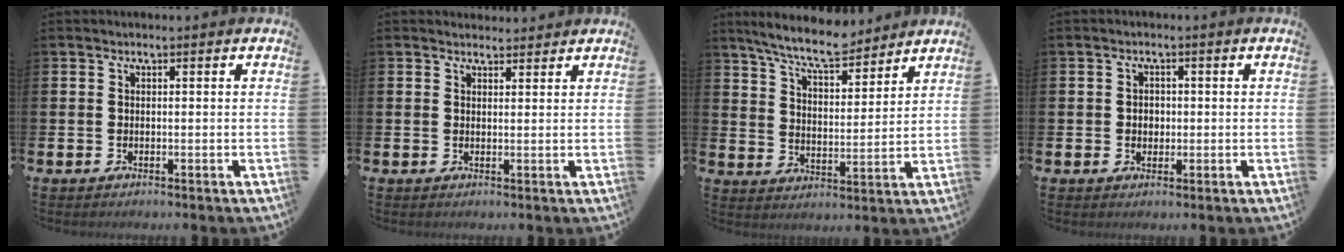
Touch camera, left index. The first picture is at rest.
{"total": 1.9, "force": [1.8, 0.5, -0.1], "torque": [0.009, -0.005, 0.031]}
{"total": 8.6, "force": [7.9, 1.3, 3.1], "torque": [-0.083, -0.035, 0.142]}
{"total": 1.8, "force": [0.2, 1.6, 0.8], "torque": [-0.001, 0.004, -0.003]}